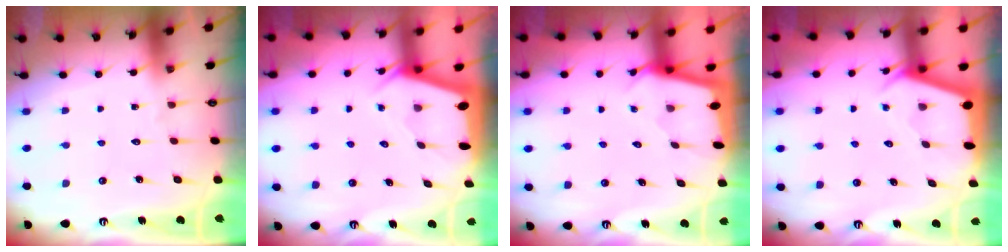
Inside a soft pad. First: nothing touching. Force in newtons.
{"total": 2.1, "press": 2.0, "slide": 0.4}
{"total": 1.7, "press": 1.6, "slide": 0.2}
{"total": 2.4, "press": 2.4, "slide": 0.3}